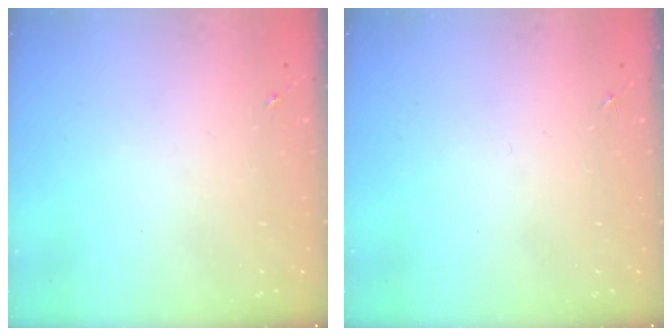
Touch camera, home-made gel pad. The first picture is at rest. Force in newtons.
{"total": 0.0}